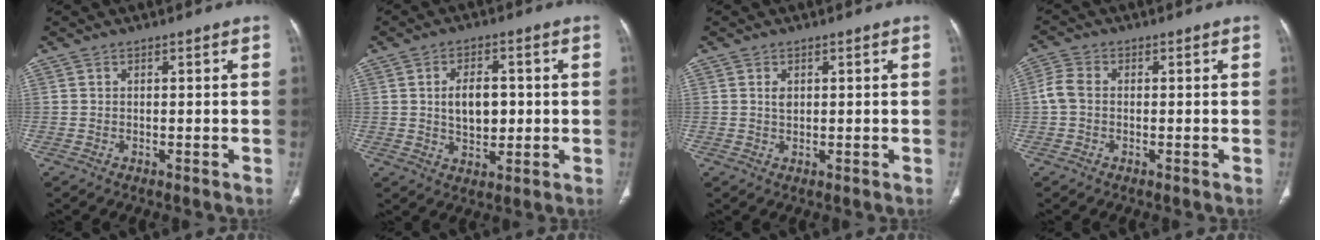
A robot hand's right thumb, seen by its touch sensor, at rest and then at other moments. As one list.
[{"total": 7.3, "force": [0.5, 4.4, 5.8], "torque": [-0.082, 0.000, 0.011]}, {"total": 1.5, "force": [0.5, 1.0, 1.0], "torque": [-0.012, -0.002, 0.009]}, {"total": 3.7, "force": [-0.3, 2.7, 2.5], "torque": [-0.061, 0.009, -0.014]}]